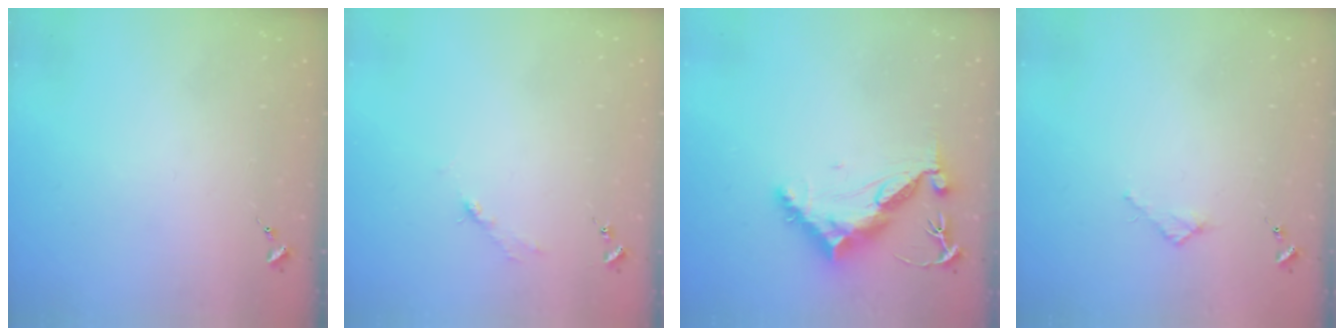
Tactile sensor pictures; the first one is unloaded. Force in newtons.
{"total": 2.7, "press": 2.7, "slide": 0.4}
{"total": 10.7, "press": 10.6, "slide": 0.9}
{"total": 2.4, "press": 2.3, "slide": 0.3}